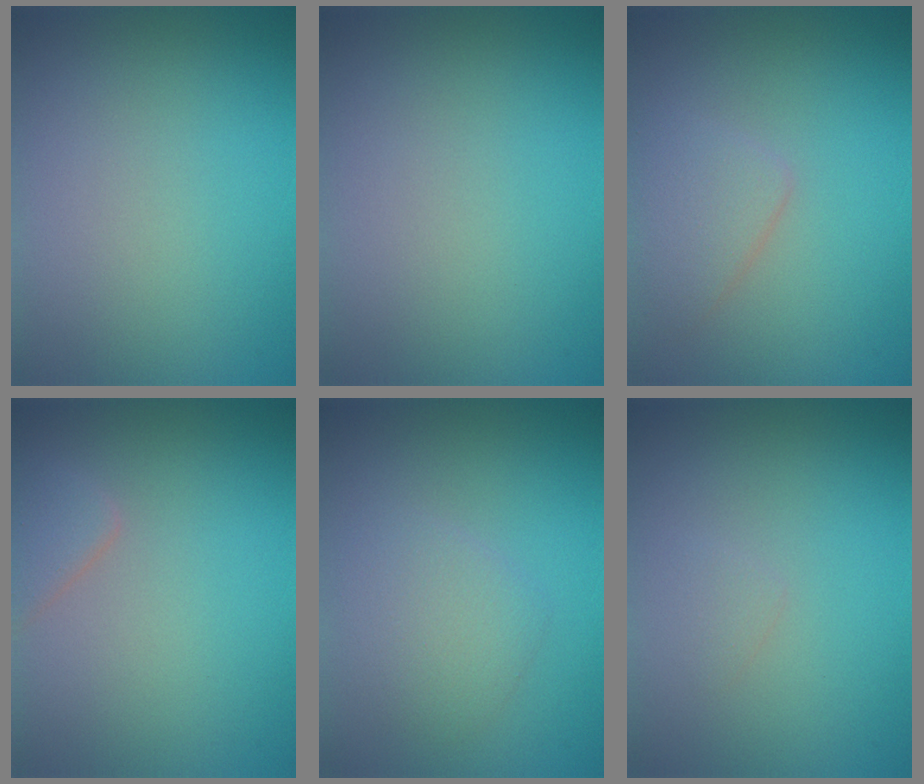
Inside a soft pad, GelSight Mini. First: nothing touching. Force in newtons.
{"total": 0.0}
{"total": 2.4, "press": 2.4, "slide": 0.2}
{"total": 1.9, "press": 1.9, "slide": 0.2}
{"total": 2.8, "press": 2.8, "slide": 0.1}
{"total": 0.7, "press": 0.7, "slide": 0.1}